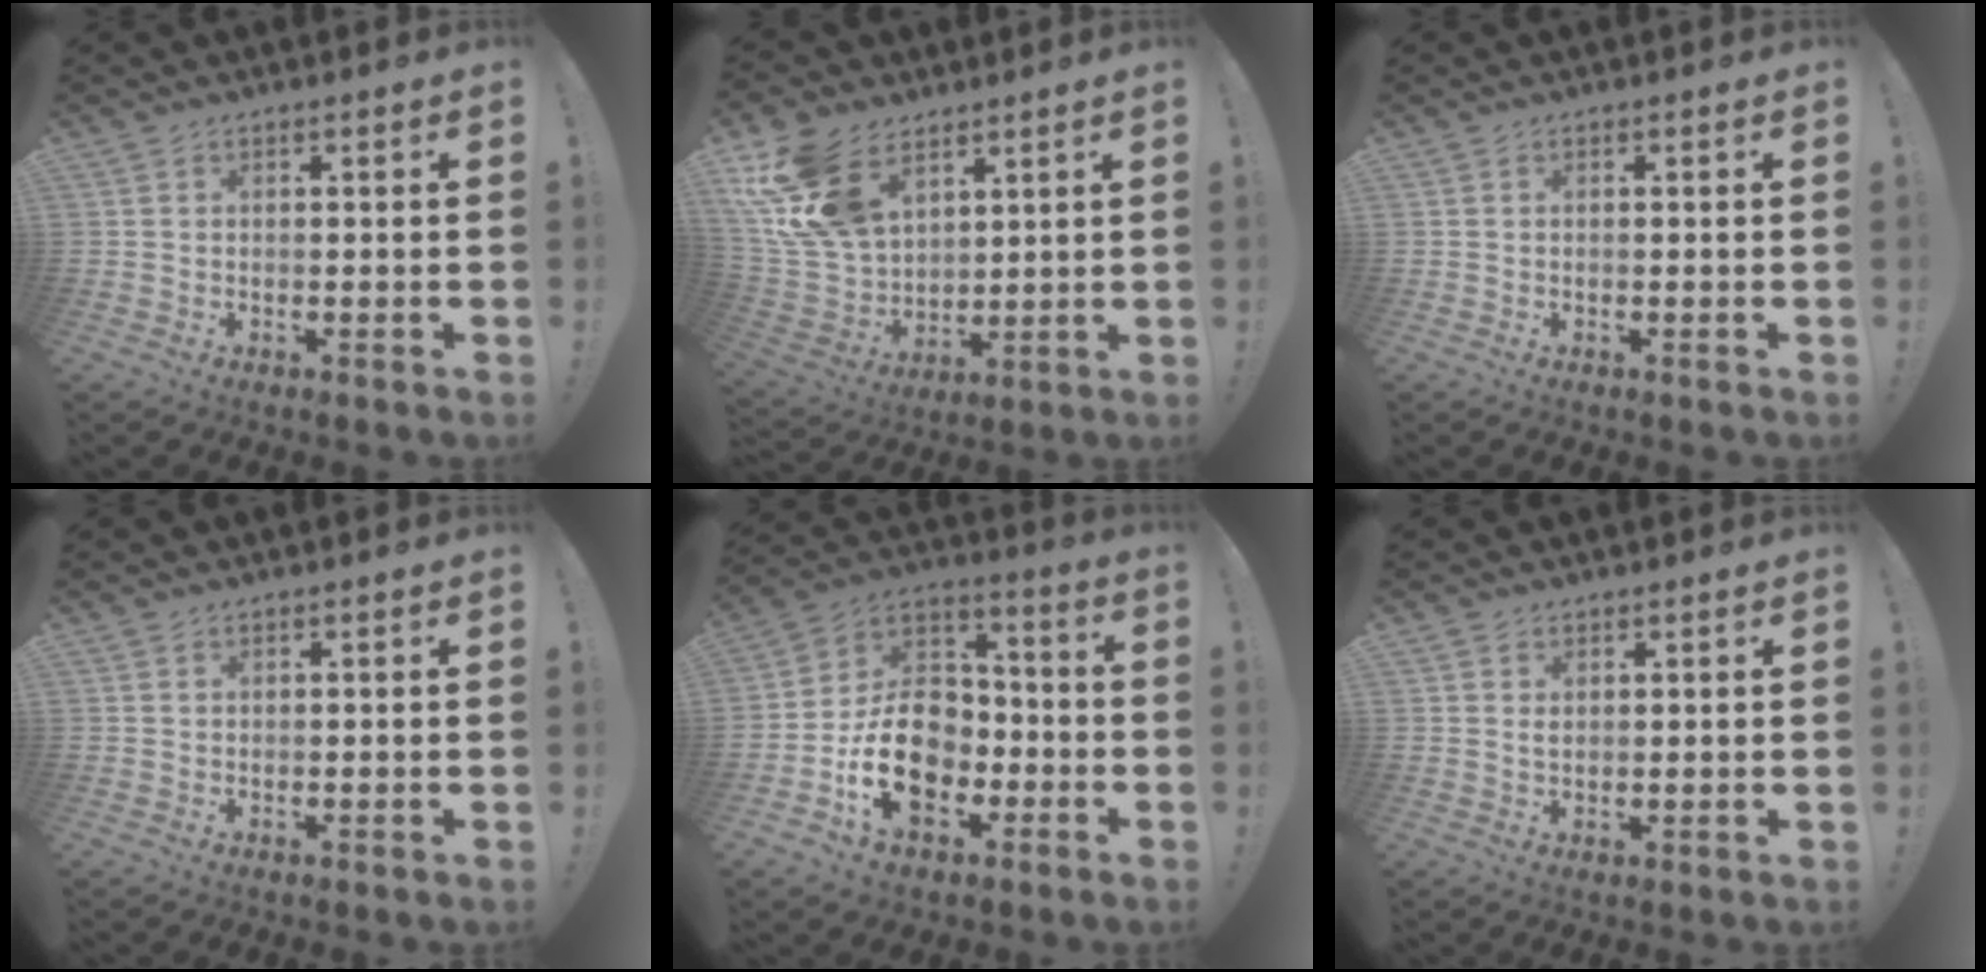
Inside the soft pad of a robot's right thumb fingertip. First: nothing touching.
{"total": 17.9, "force": [9.6, 11.4, 9.9], "torque": [-0.205, -0.051, 0.186]}
{"total": 0.0}
{"total": 0.0}
{"total": 18.2, "force": [-6.2, 13.6, 10.4], "torque": [-0.161, 0.040, -0.096]}
{"total": 1.4, "force": [0.9, 0.9, 0.7], "torque": [-0.008, -0.003, 0.015]}